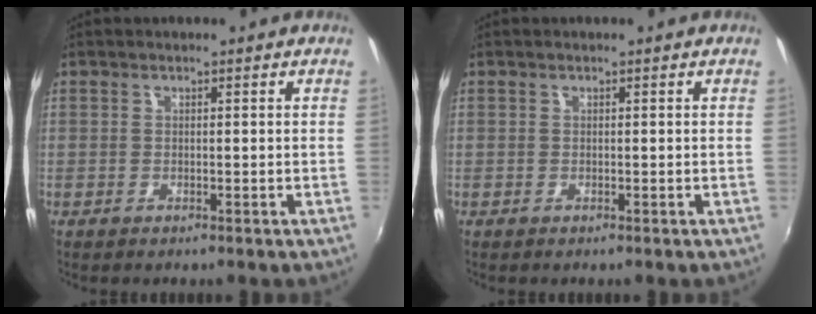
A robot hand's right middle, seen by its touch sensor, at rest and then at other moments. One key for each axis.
{"total": 0.0}